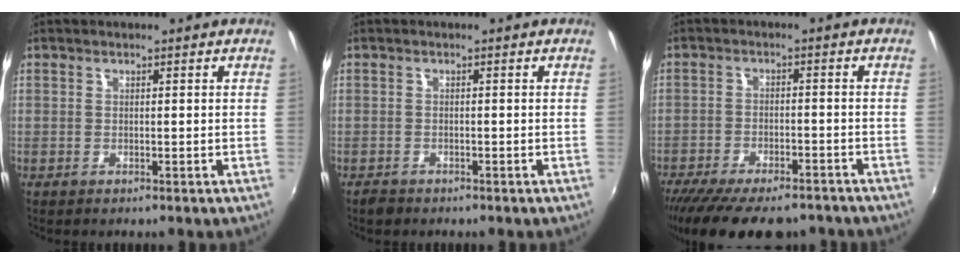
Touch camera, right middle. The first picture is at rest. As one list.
[{"total": 1.7, "force": [-1.4, 0.8, 0.5], "torque": [-0.013, -0.002, -0.024]}, {"total": 16.4, "force": [-13.2, 5.2, 8.1], "torque": [-0.168, -0.039, -0.196]}]